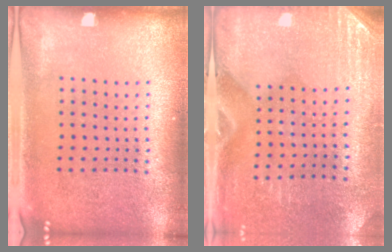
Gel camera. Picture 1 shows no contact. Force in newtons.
{"total": 3.0, "press": 2.6, "slide": 1.4}